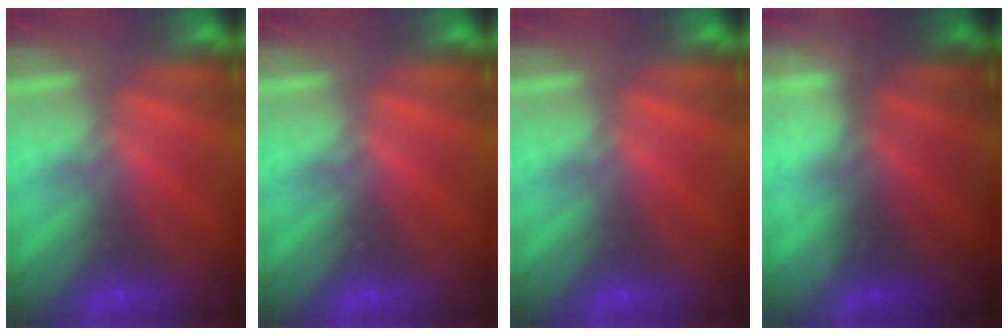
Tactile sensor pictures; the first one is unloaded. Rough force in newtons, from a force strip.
{"total": 0.0}
{"total": 0.0}
{"total": 1.9}